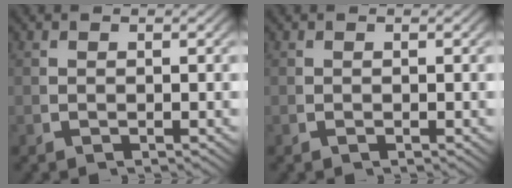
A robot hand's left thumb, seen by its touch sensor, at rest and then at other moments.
{"total": 0.0}